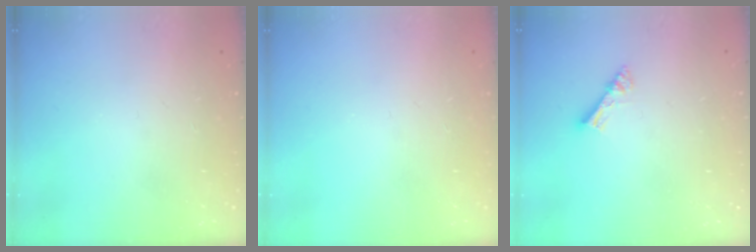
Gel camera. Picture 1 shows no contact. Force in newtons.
{"total": 0.0}
{"total": 5.0, "press": 5.0, "slide": 0.3}